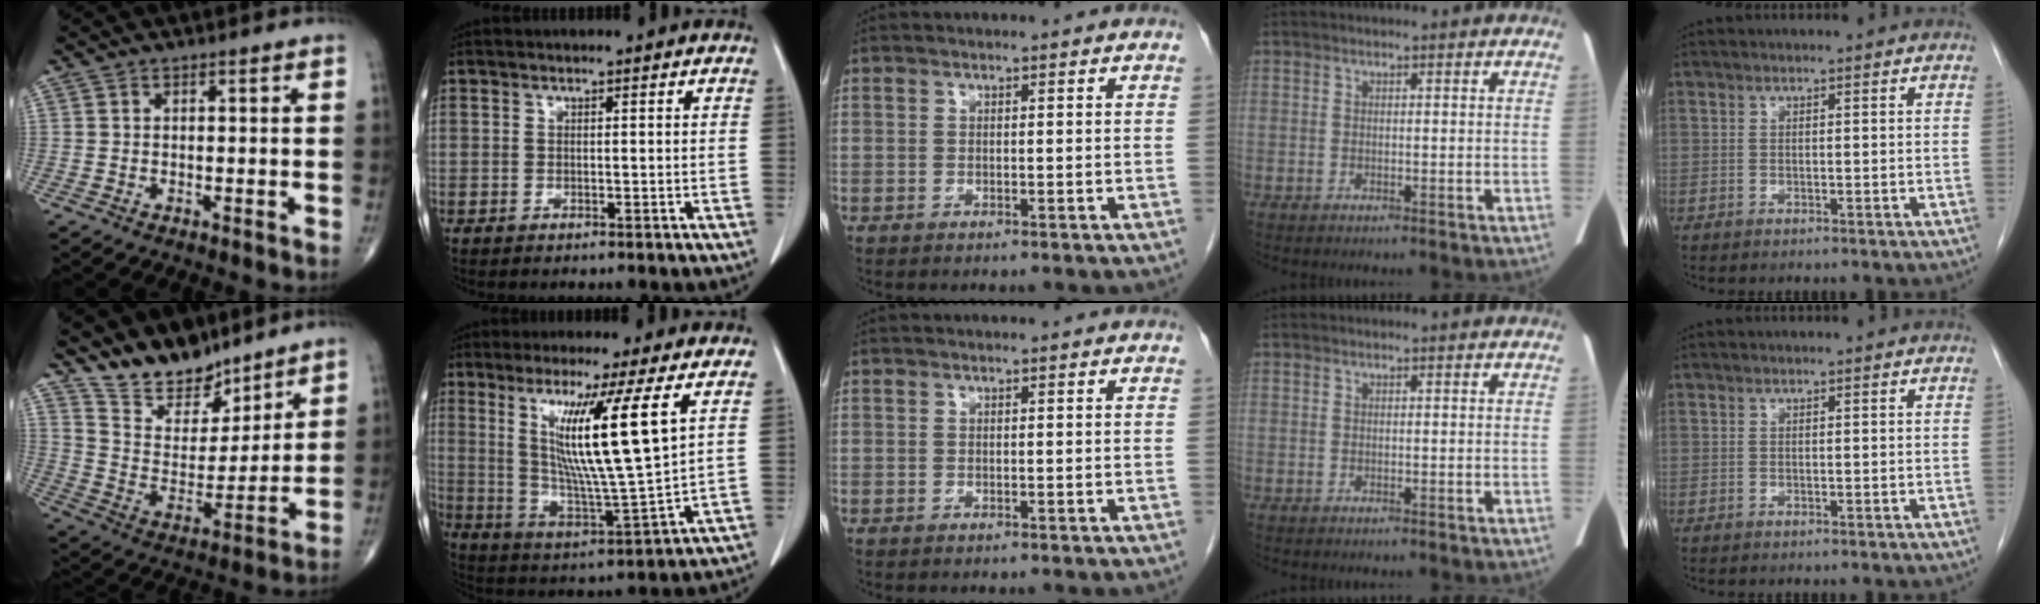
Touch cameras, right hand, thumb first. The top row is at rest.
{"thumb": {"total": 13.4, "force": [11.2, 6.1, 4.3], "torque": [-0.039, -0.082, 0.210]}, "index": {"total": 14.7, "force": [5.5, -1.0, 13.6], "torque": [-0.244, -0.026, 0.097]}}